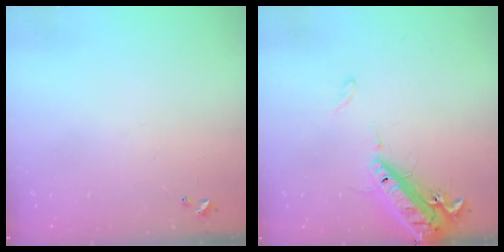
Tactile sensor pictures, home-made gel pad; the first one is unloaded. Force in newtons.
{"total": 16.2, "press": 15.7, "slide": 3.6}